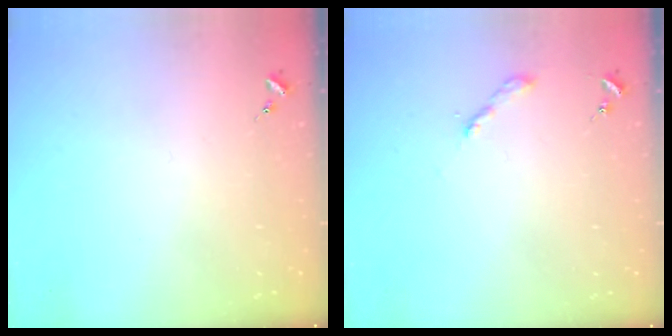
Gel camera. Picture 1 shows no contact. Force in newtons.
{"total": 2.0, "press": 2.0, "slide": 0.2}